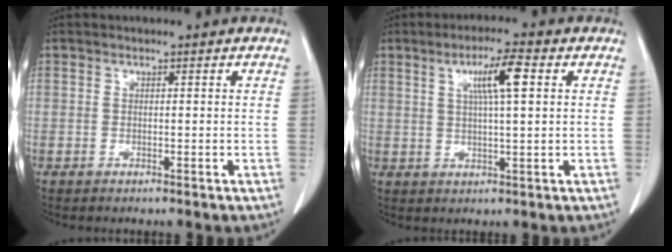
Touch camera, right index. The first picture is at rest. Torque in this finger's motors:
{"motor_torque": [0.30, 0.22, 0.17, 0.08]}